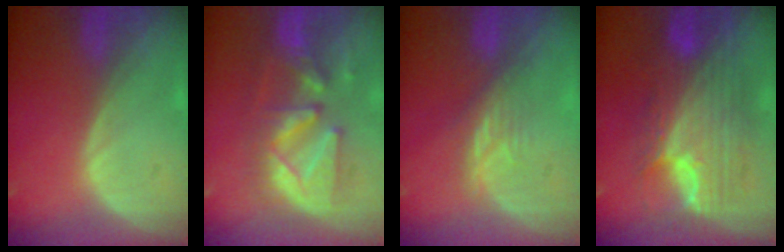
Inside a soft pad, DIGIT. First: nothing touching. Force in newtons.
{"total": 10.0, "press": 9.8, "slide": 1.7}
{"total": 4.0, "press": 3.7, "slide": 1.4}
{"total": 11.6, "press": 11.6, "slide": 1.0}